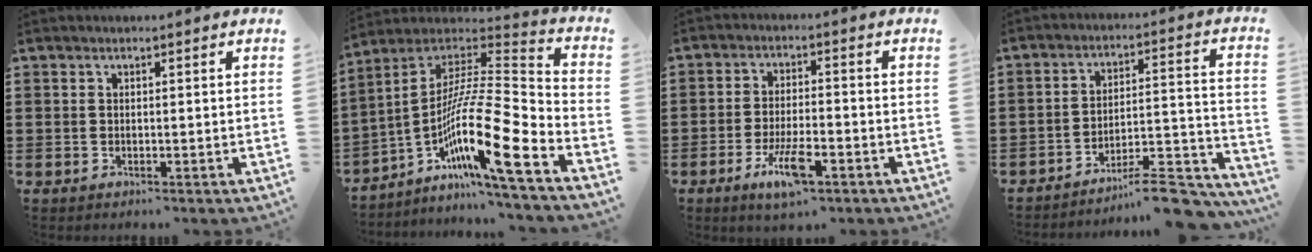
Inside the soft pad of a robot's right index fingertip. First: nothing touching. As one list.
[{"total": 16.1, "force": [-7.5, 2.1, 14.1], "torque": [-0.267, -0.018, -0.144]}, {"total": 7.3, "force": [-3.7, 2.1, 5.9], "torque": [-0.125, -0.007, -0.068]}, {"total": 9.5, "force": [-8.4, 1.4, 4.1], "torque": [-0.050, 0.027, -0.157]}]